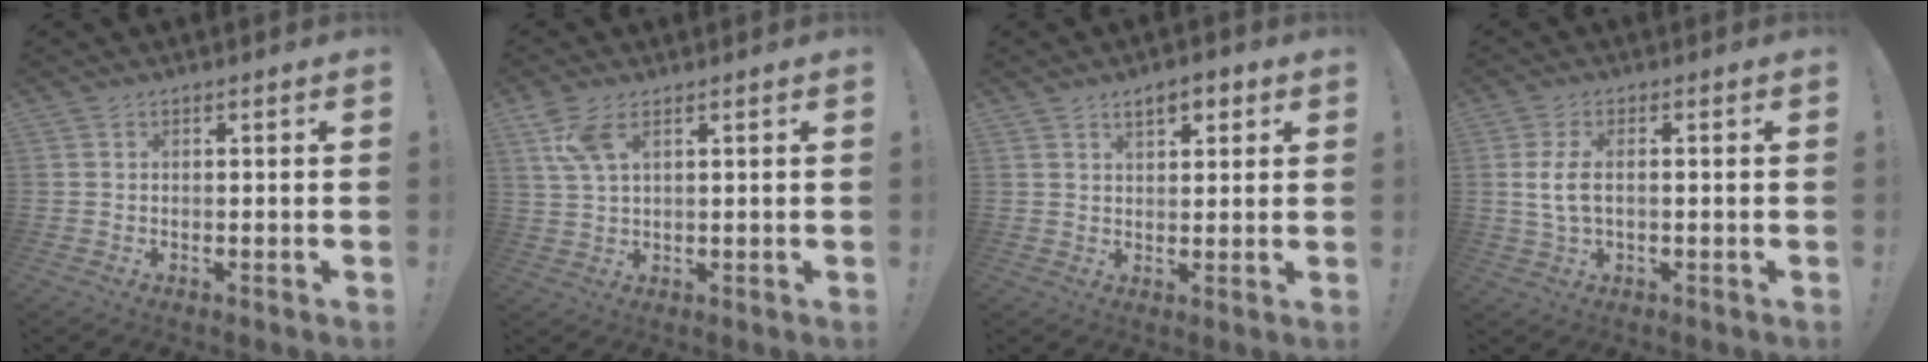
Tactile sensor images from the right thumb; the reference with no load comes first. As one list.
[{"total": 6.7, "force": [3.3, 2.6, 5.1], "torque": [-0.104, -0.010, 0.062]}, {"total": 5.1, "force": [3.0, 2.5, 3.4], "torque": [-0.048, -0.007, 0.049]}, {"total": 5.6, "force": [0.1, 2.5, 5.0], "torque": [-0.085, -0.006, -0.001]}]